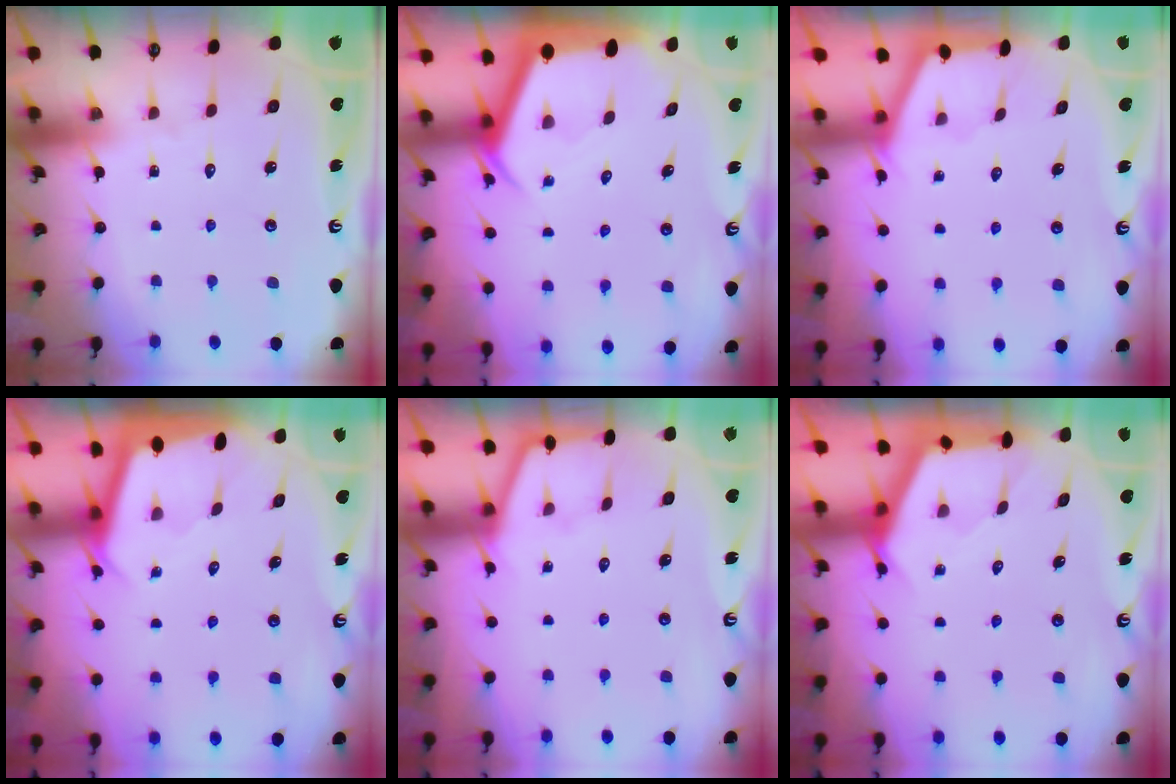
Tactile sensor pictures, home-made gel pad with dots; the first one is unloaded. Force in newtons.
{"total": 3.5, "press": 3.4, "slide": 0.3}
{"total": 1.7, "press": 1.7, "slide": 0.4}
{"total": 2.0, "press": 2.0, "slide": 0.1}
{"total": 2.3, "press": 2.3, "slide": 0.4}
{"total": 2.7, "press": 2.7, "slide": 0.4}